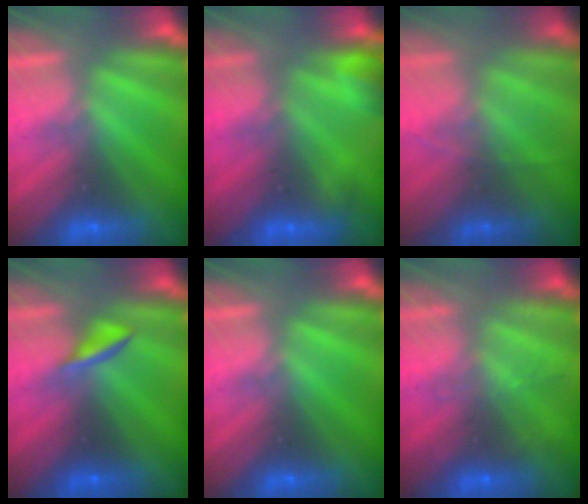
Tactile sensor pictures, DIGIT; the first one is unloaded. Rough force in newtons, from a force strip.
{"total": 5.1}
{"total": 1.8}
{"total": 2.1}
{"total": 0.0}
{"total": 2.1}